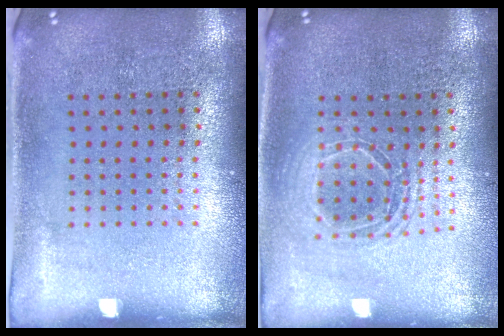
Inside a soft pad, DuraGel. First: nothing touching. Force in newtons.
{"total": 1.7, "press": 1.5, "slide": 0.9}